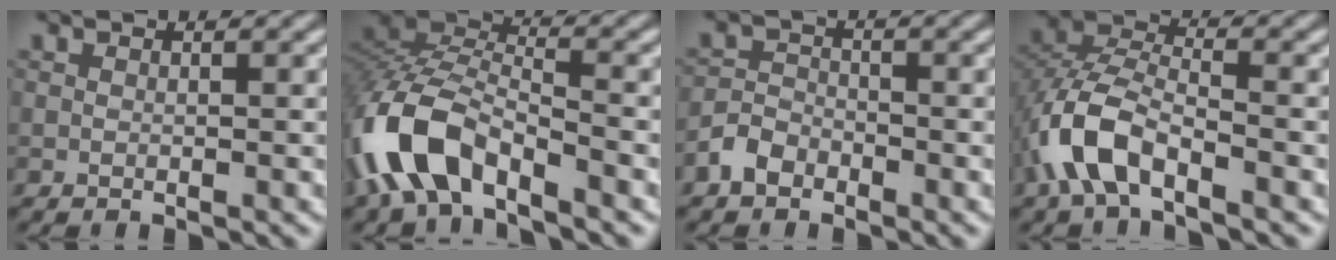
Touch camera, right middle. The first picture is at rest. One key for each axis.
{"total": 8.6, "fx": -5.2, "fy": 3.8, "fz": 5.6, "tx": -0.120, "ty": 0.001, "tz": -0.110}
{"total": 2.4, "fx": -1.6, "fy": 1.5, "fz": 0.8, "tx": -0.010, "ty": 0.007, "tz": -0.038}
{"total": 6.2, "fx": -3.3, "fy": 2.8, "fz": 4.5, "tx": -0.095, "ty": 0.004, "tz": -0.071}